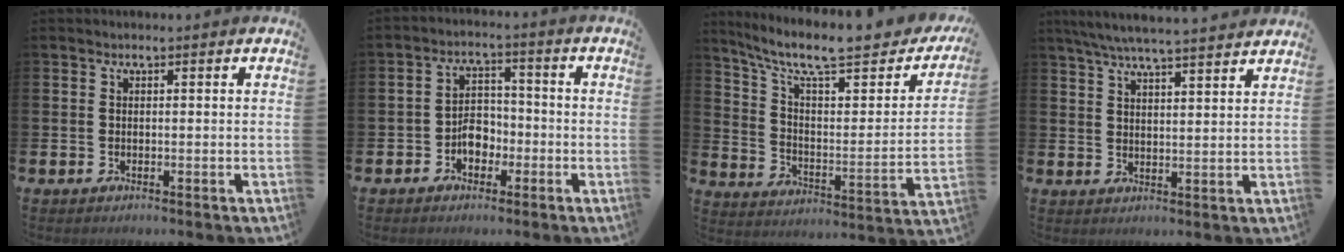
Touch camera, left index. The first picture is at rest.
{"total": 3.9, "force": [-1.8, 2.8, 2.0], "torque": [-0.032, 0.006, -0.041]}
{"total": 9.8, "force": [7.9, 2.4, 5.4], "torque": [-0.125, -0.062, 0.128]}
{"total": 6.2, "force": [5.9, 0.0, 1.9], "torque": [-0.052, -0.028, 0.106]}